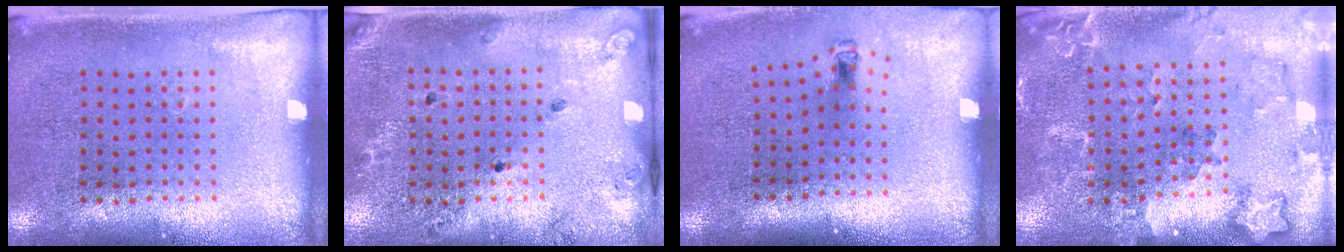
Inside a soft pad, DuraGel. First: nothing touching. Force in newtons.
{"total": 1.3, "press": 1.2, "slide": 0.6}
{"total": 0.6, "press": 0.3, "slide": 0.5}
{"total": 1.8, "press": 1.7, "slide": 0.4}